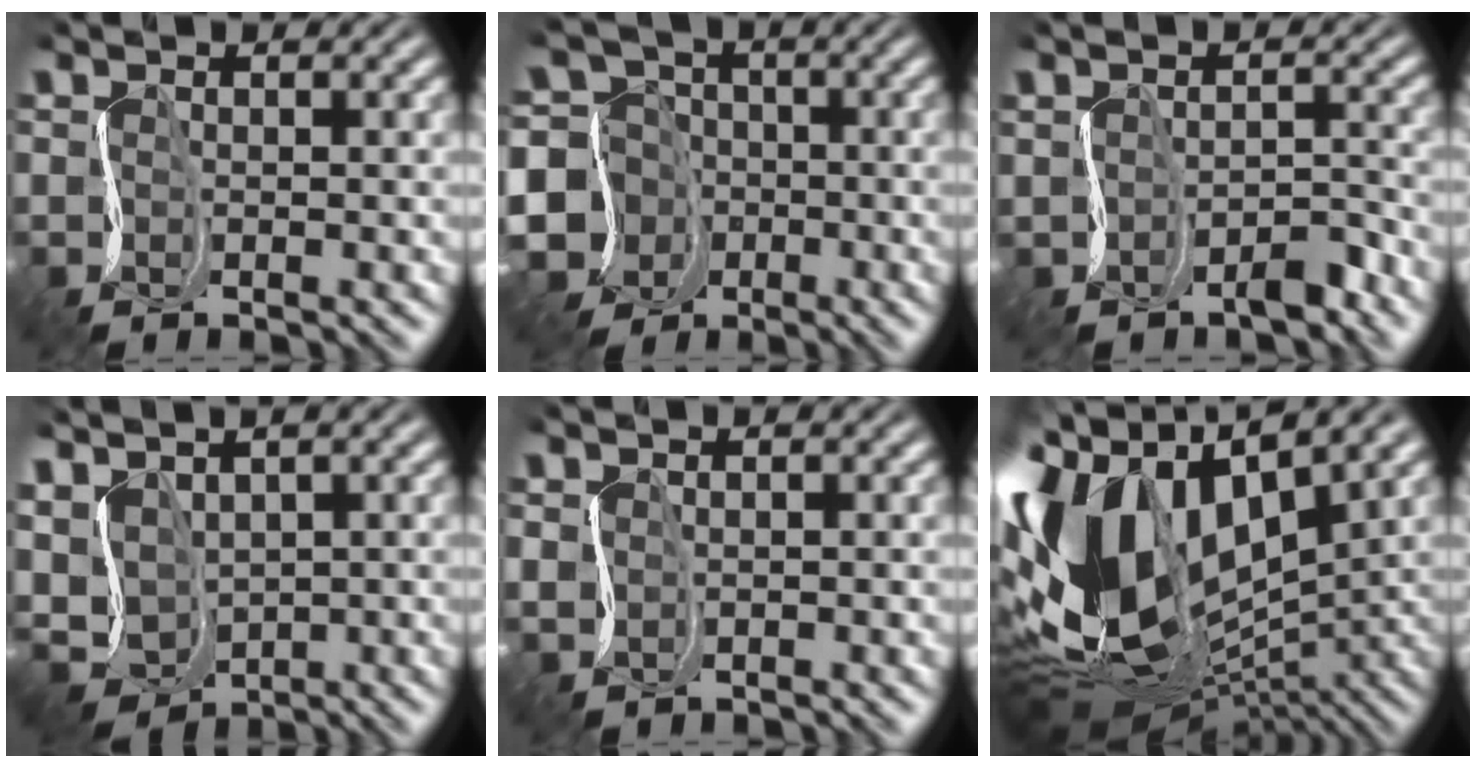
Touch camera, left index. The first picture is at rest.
{"total": 12.4, "force": [-4.5, 11.2, 3.1], "torque": [-0.099, 0.005, -0.105]}
{"total": 3.1, "force": [-1.9, 1.3, 2.1], "torque": [-0.029, -0.004, -0.032]}
{"total": 7.4, "force": [0.8, 4.8, 5.6], "torque": [-0.123, -0.003, 0.020]}
{"total": 0.8, "force": [0.0, 0.7, 0.4], "torque": [-0.011, -0.003, -0.001]}
{"total": 15.9, "force": [-0.1, 9.8, 12.5], "torque": [-0.282, 0.012, -0.010]}